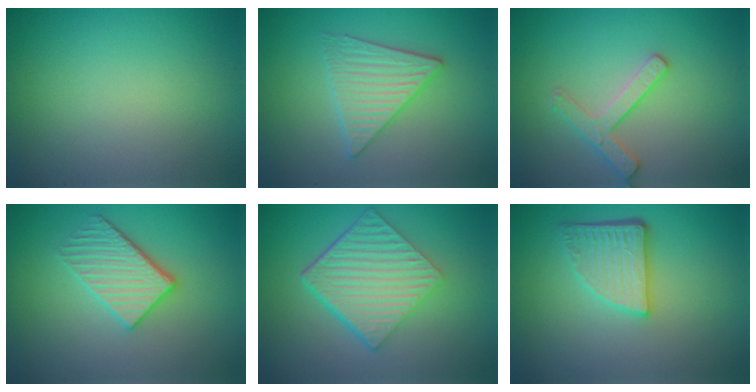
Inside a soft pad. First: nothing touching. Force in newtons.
{"total": 3.5, "press": 3.4, "slide": 0.3}
{"total": 2.5, "press": 2.4, "slide": 0.5}
{"total": 3.5, "press": 3.3, "slide": 1.3}
{"total": 7.0, "press": 4.7, "slide": 5.2}
{"total": 4.6, "press": 3.4, "slide": 3.1}